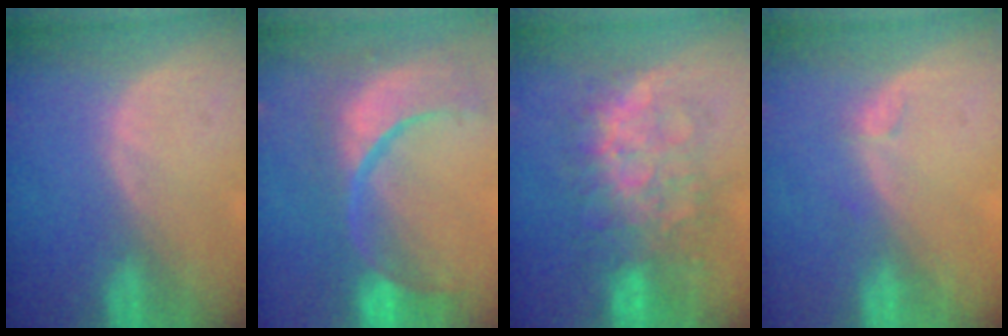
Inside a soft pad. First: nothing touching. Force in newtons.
{"total": 13.9, "press": 11.0, "slide": 8.5}
{"total": 9.7, "press": 9.6, "slide": 0.7}
{"total": 1.3, "press": 1.1, "slide": 0.5}